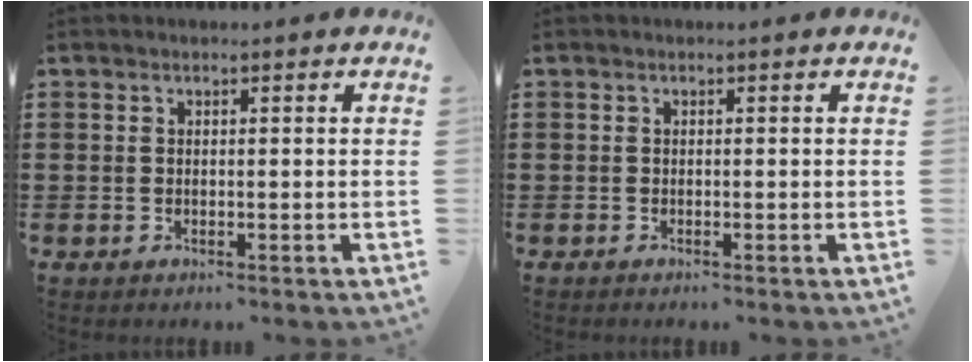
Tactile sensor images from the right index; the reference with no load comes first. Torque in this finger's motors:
{"motor_torque": [-0.49, 1.07, 0.03, 0.01]}